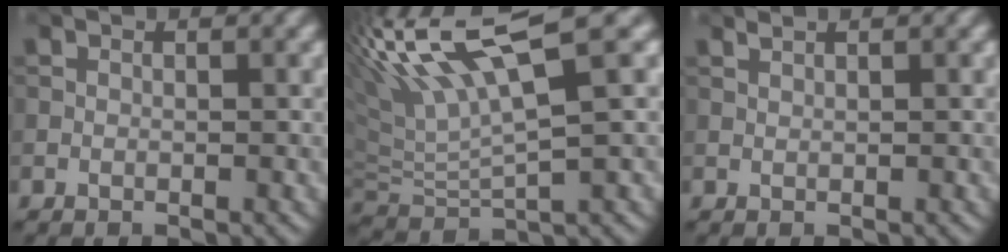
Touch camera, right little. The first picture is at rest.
{"total": 11.4, "force": [5.4, 2.3, 9.7], "torque": [-0.179, 0.031, 0.098]}
{"total": 0.6, "force": [0.5, 0.0, 0.2], "torque": [-0.003, 0.000, 0.010]}